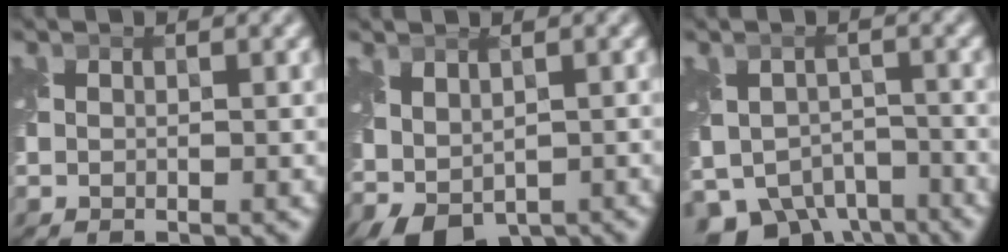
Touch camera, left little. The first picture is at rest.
{"total": 3.9, "force": [-0.6, 2.6, 2.8], "torque": [-0.051, -0.003, 0.000]}
{"total": 7.6, "force": [-5.4, 4.9, 2.5], "torque": [-0.036, -0.015, -0.078]}